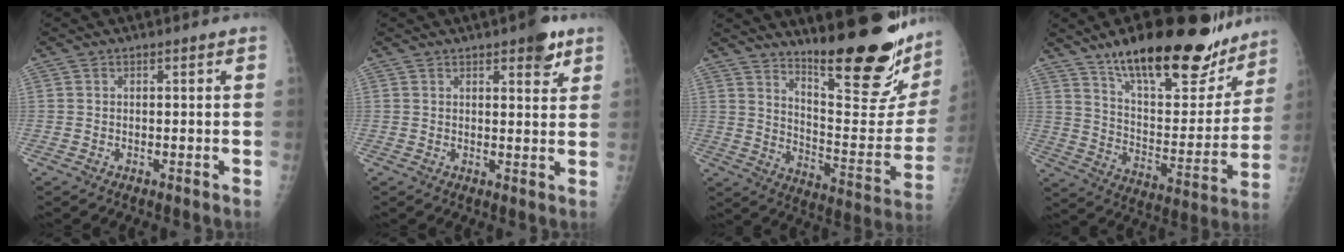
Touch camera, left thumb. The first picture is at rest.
{"total": 5.2, "force": [3.2, 1.9, 3.7], "torque": [-0.032, -0.014, 0.035]}
{"total": 25.4, "force": [18.8, 5.2, 16.2], "torque": [-0.206, -0.144, 0.270]}
{"total": 27.3, "force": [19.6, 9.5, 16.4], "torque": [-0.199, -0.087, 0.300]}